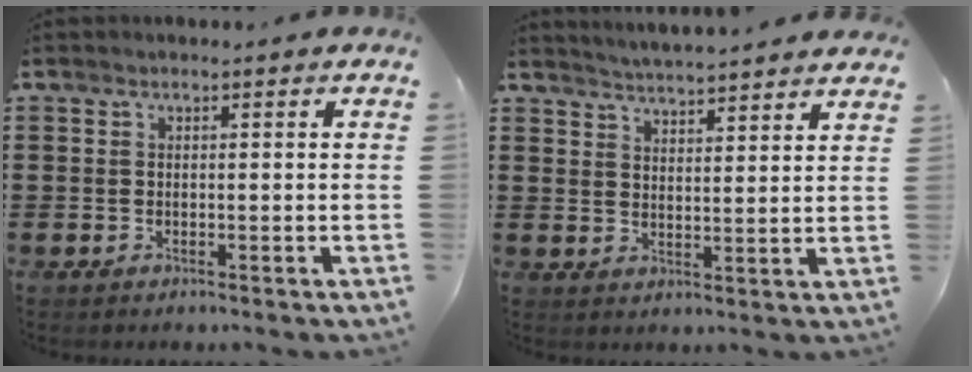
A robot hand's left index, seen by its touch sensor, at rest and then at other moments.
{"total": 3.9, "force": [3.8, -0.7, -0.1], "torque": [-0.011, -0.022, 0.068]}